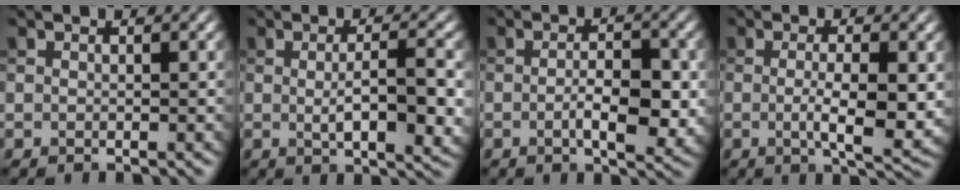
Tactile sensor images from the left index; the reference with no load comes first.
{"total": 6.2, "force": [-0.4, 1.8, 6.0], "torque": [-0.094, -0.009, -0.001]}
{"total": 4.8, "force": [-0.7, 2.0, 4.4], "torque": [-0.074, -0.009, -0.010]}
{"total": 5.6, "force": [-0.5, 1.4, 5.4], "torque": [-0.090, -0.010, -0.005]}